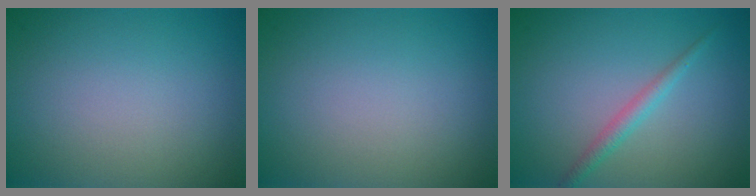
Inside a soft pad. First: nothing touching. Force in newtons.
{"total": 0.0}
{"total": 1.6, "press": 1.6, "slide": 0.1}